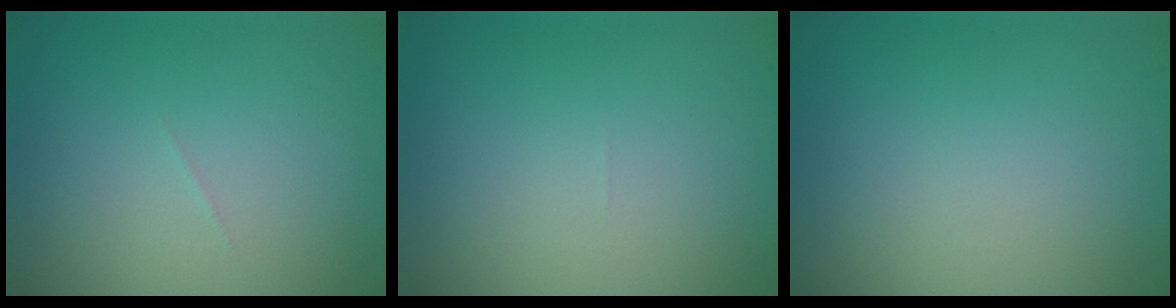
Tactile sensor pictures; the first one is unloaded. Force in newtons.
{"total": 0.0}
{"total": 0.0}